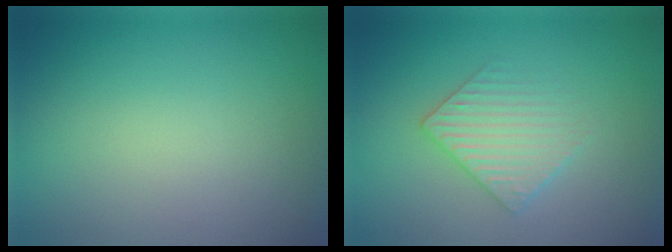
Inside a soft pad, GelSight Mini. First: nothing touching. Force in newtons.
{"total": 3.0, "press": 2.9, "slide": 0.6}